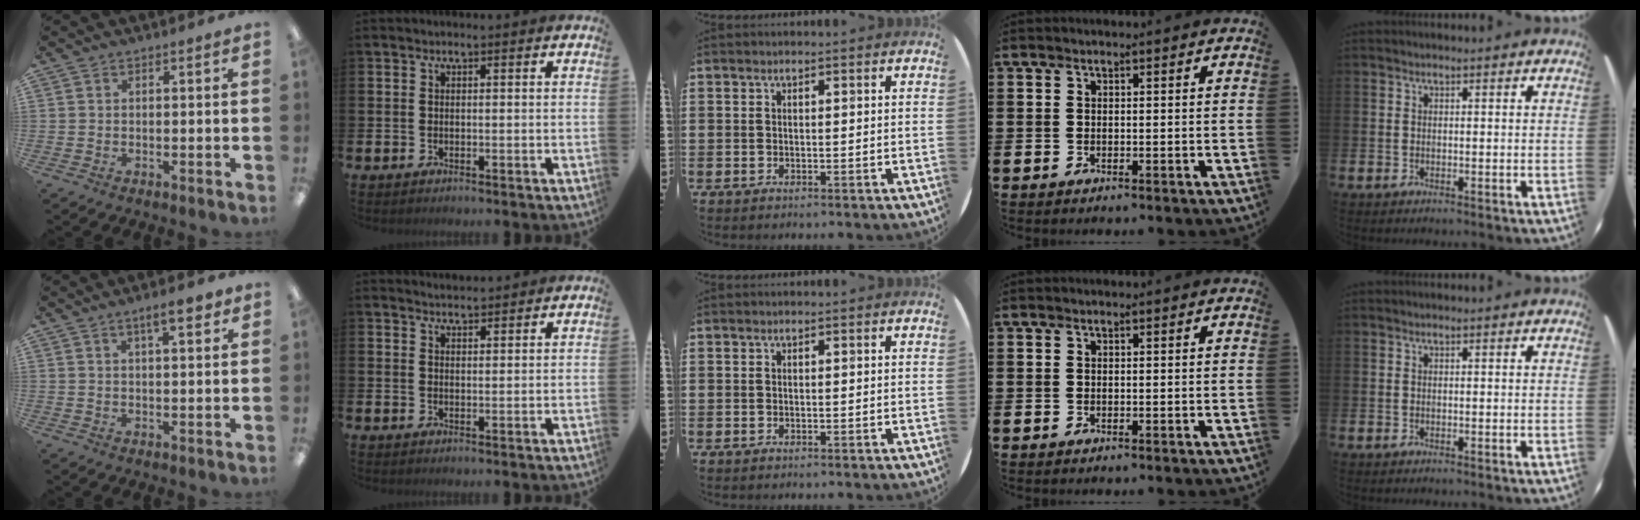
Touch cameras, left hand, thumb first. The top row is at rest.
{"thumb": {"total": 5.7, "force": [3.3, 1.7, 4.3], "torque": [-0.059, -0.009, 0.050]}, "index": {"total": 2.8, "force": [2.8, 0.3, -0.1], "torque": [-0.002, -0.015, 0.051]}}